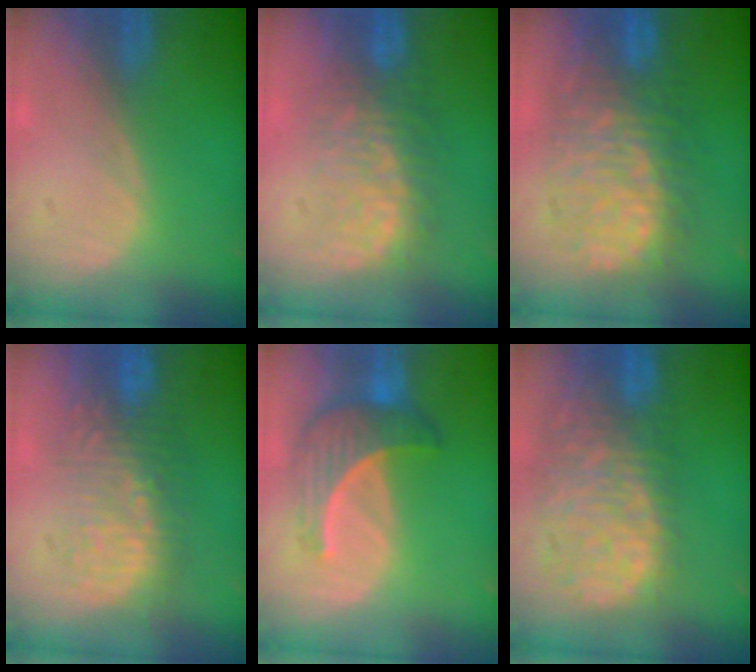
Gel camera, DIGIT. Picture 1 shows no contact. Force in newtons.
{"total": 7.8, "press": 7.7, "slide": 1.3}
{"total": 12.2, "press": 12.2, "slide": 1.4}
{"total": 8.9, "press": 8.6, "slide": 2.0}
{"total": 7.1, "press": 6.9, "slide": 1.8}
{"total": 13.5, "press": 11.1, "slide": 7.6}